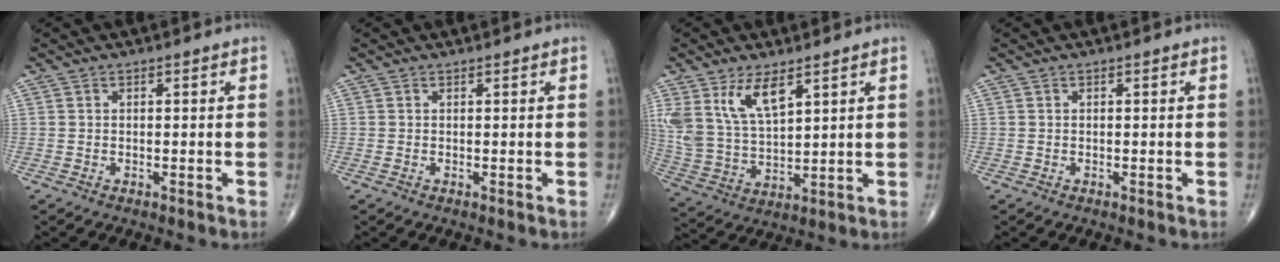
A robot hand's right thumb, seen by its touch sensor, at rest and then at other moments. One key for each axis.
{"total": 0.0}
{"total": 11.4, "fx": 6.2, "fy": 5.2, "fz": 8.0, "tx": -0.151, "ty": -0.025, "tz": 0.136}
{"total": 0.0}